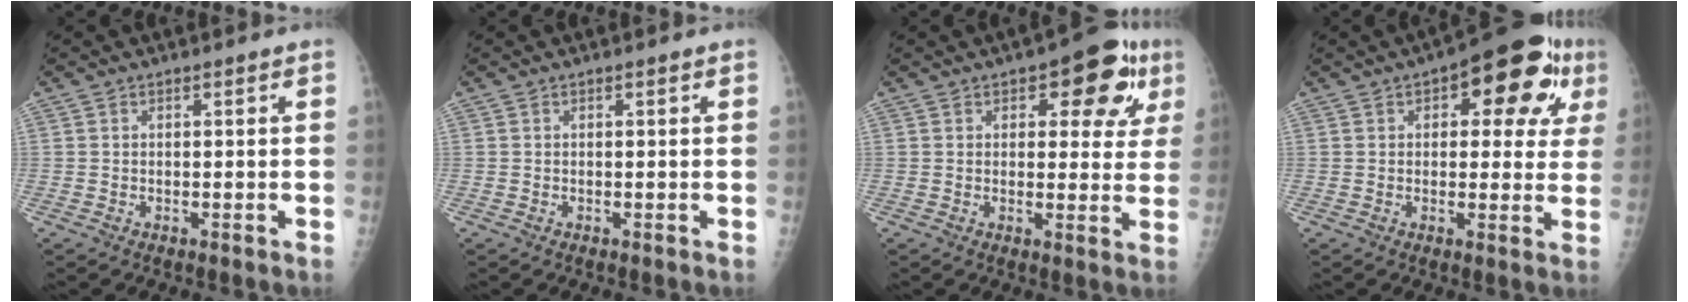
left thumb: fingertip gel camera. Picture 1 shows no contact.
{"total": 0.0}
{"total": 11.6, "force": [5.1, 5.6, 8.8], "torque": [-0.062, -0.003, 0.056]}
{"total": 15.4, "force": [5.8, 7.1, 12.4], "torque": [-0.108, 0.010, 0.063]}